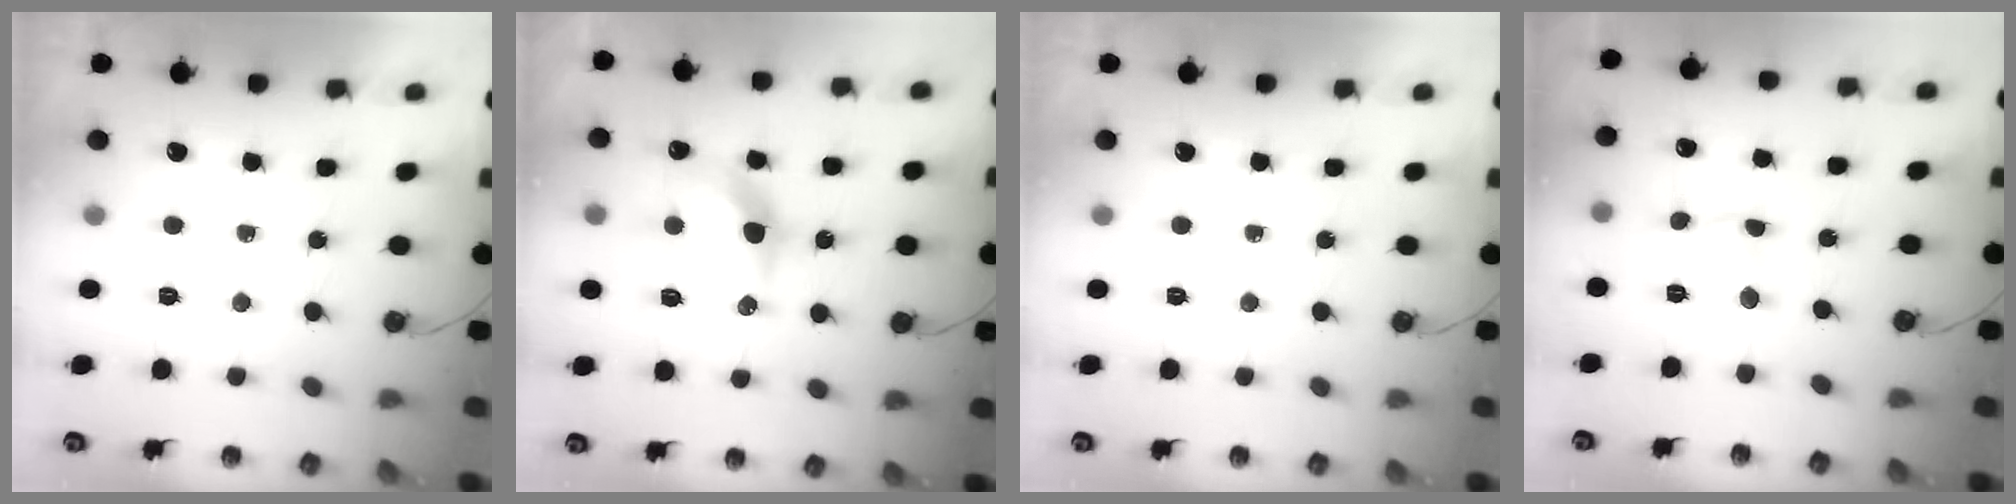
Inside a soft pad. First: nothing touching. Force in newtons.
{"total": 10.6, "press": 10.6, "slide": 0.9}
{"total": 0.0}
{"total": 2.8, "press": 2.8, "slide": 0.4}